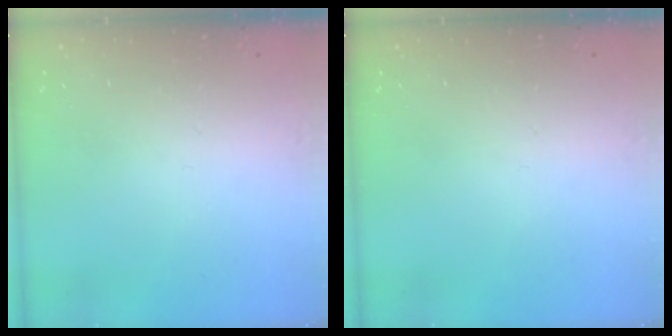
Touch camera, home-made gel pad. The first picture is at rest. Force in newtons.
{"total": 0.0}